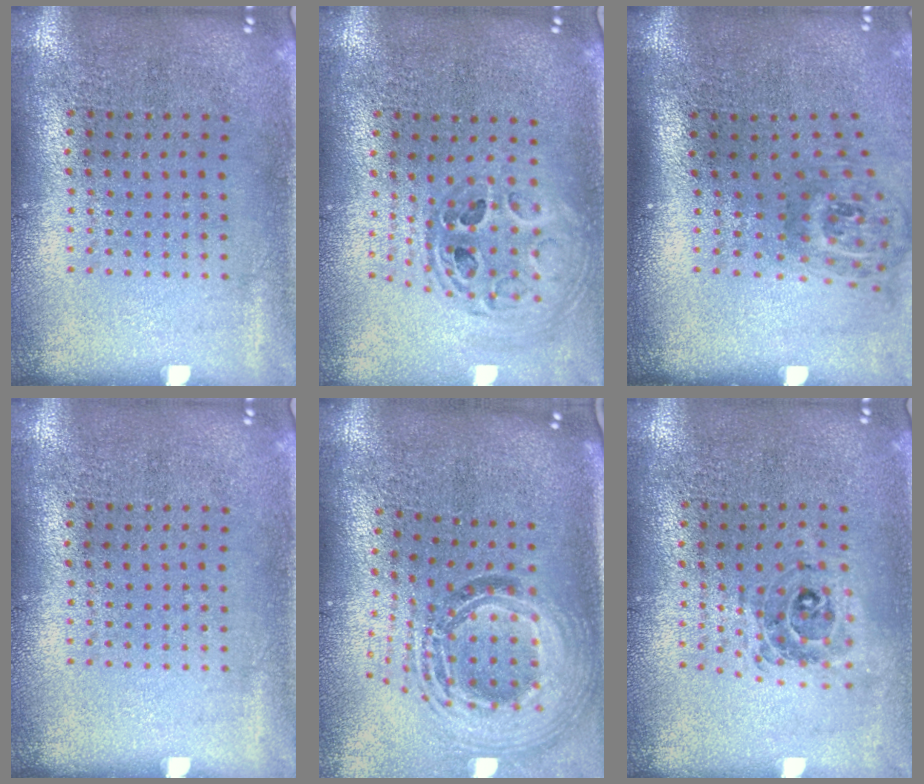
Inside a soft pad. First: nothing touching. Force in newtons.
{"total": 1.0, "press": 1.0, "slide": 0.2}
{"total": 1.9, "press": 1.2, "slide": 1.4}
{"total": 0.0}
{"total": 2.0, "press": 1.6, "slide": 1.2}
{"total": 0.8, "press": 0.8, "slide": 0.1}